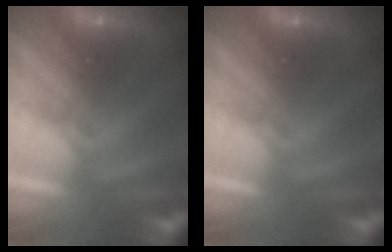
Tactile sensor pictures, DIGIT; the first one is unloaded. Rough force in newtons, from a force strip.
{"total": 0.0}